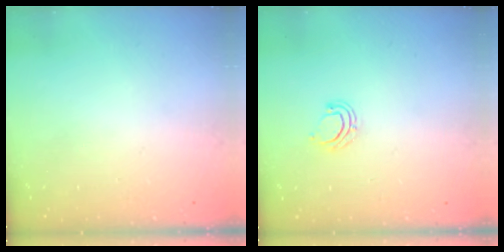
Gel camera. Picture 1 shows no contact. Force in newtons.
{"total": 5.0, "press": 4.9, "slide": 1.0}